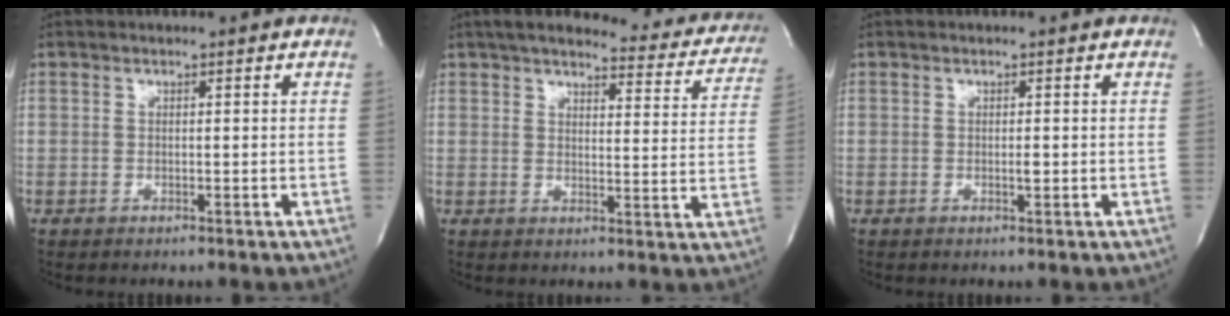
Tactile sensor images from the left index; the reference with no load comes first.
{"total": 19.1, "force": [16.9, 4.9, 7.5], "torque": [-0.081, -0.022, 0.183]}
{"total": 0.7, "force": [0.0, 0.1, 0.6], "torque": [-0.012, -0.001, -0.002]}